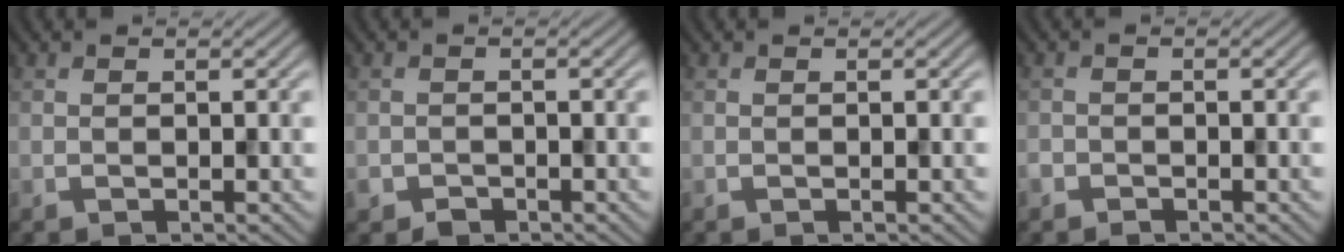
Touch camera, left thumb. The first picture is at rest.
{"total": 1.9, "force": [-1.3, 1.3, 0.5], "torque": [-0.009, -0.007, -0.028]}
{"total": 0.0}
{"total": 1.2, "force": [-0.9, 0.8, 0.2], "torque": [-0.002, -0.002, -0.022]}